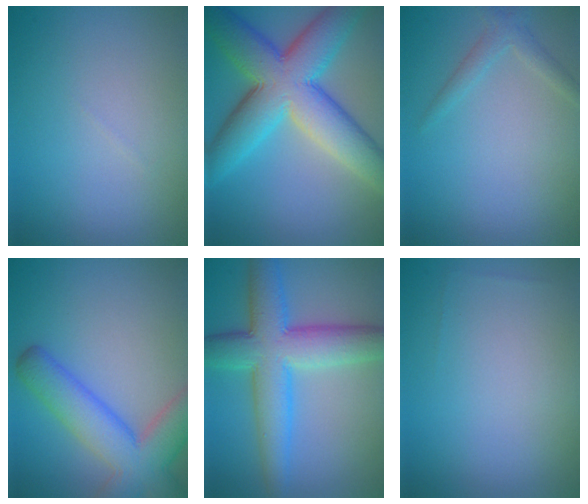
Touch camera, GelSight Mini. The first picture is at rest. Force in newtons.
{"total": 11.1, "press": 11.1, "slide": 0.5}
{"total": 1.6, "press": 1.6, "slide": 0.1}
{"total": 7.3, "press": 7.3, "slide": 0.4}
{"total": 8.0, "press": 8.0, "slide": 0.2}
{"total": 0.0}